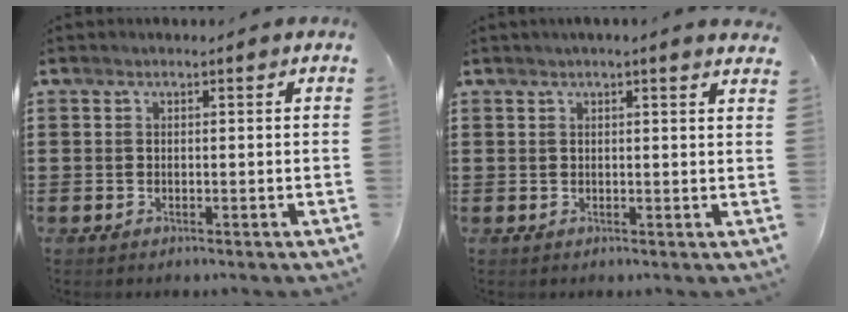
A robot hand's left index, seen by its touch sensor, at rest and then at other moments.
{"total": 1.5, "force": [1.3, -0.3, 0.8], "torque": [-0.017, -0.001, 0.023]}